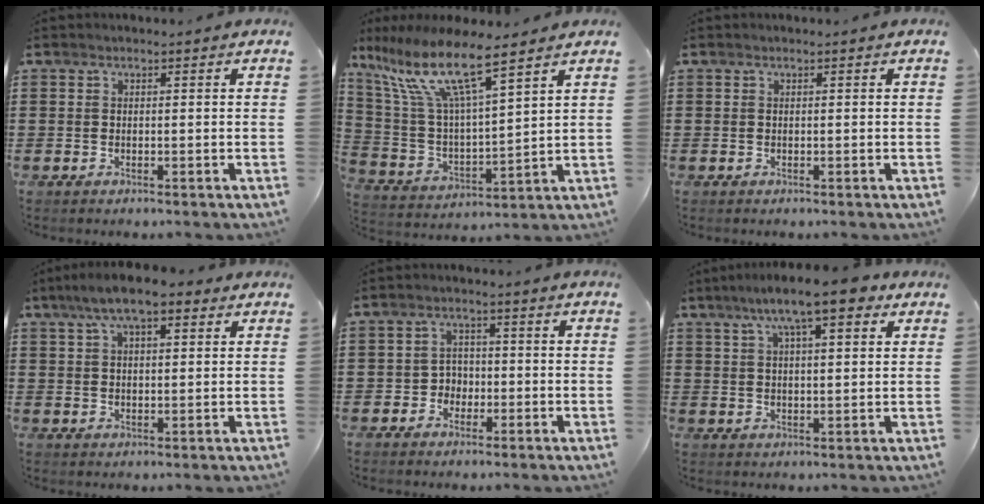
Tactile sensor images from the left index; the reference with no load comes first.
{"total": 11.5, "force": [8.1, 1.8, 7.9], "torque": [-0.188, -0.046, 0.135]}
{"total": 0.0}
{"total": 6.9, "force": [4.4, 2.1, 4.8], "torque": [-0.103, 0.007, 0.078]}
{"total": 2.8, "force": [-1.2, 2.3, 0.8], "torque": [-0.026, 0.005, -0.028]}
{"total": 9.1, "force": [5.6, 1.9, 6.9], "torque": [-0.129, 0.002, 0.093]}